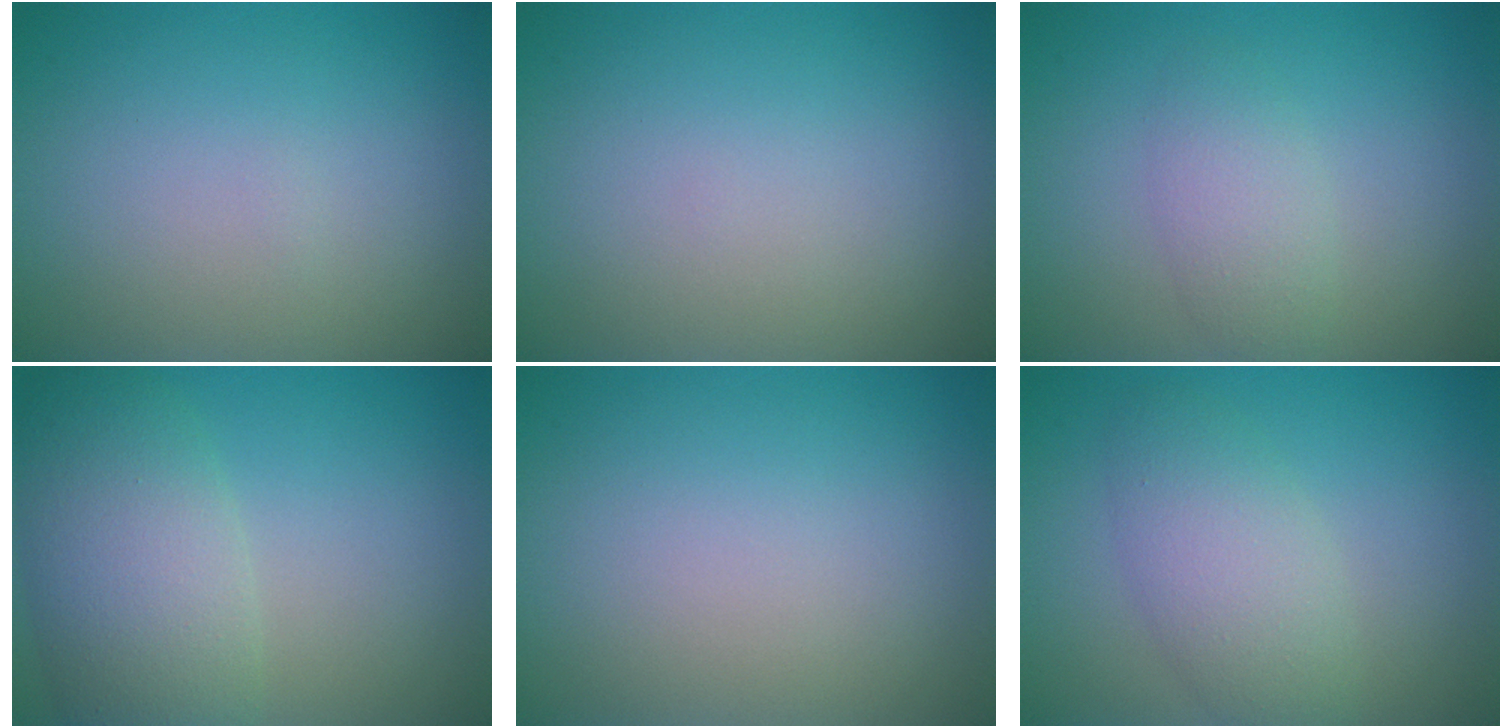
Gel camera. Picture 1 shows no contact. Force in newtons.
{"total": 0.0}
{"total": 2.3, "press": 2.3, "slide": 0.1}
{"total": 6.8, "press": 6.7, "slide": 0.6}
{"total": 0.0}
{"total": 4.1, "press": 4.1, "slide": 0.1}